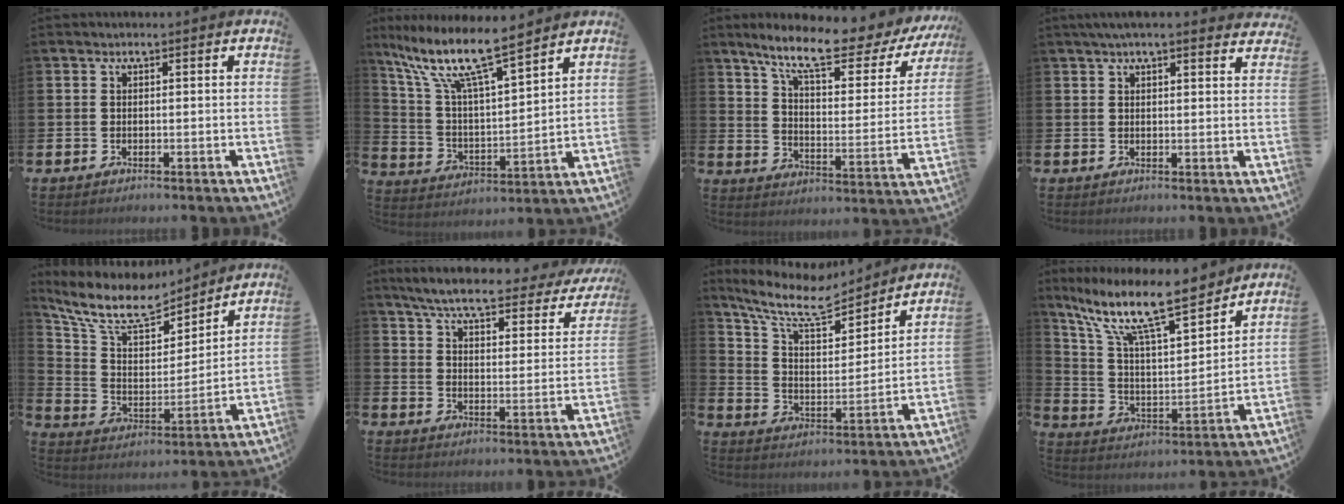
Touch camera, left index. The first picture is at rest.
{"total": 11.6, "force": [9.5, 1.9, 6.4], "torque": [-0.158, -0.051, 0.162]}
{"total": 11.0, "force": [8.8, 2.1, 6.3], "torque": [-0.145, -0.053, 0.144]}
{"total": 3.5, "force": [3.2, 0.2, 1.2], "torque": [-0.029, -0.007, 0.059]}
{"total": 10.3, "force": [9.1, 3.2, 3.6], "torque": [-0.114, -0.061, 0.156]}
{"total": 6.3, "force": [5.3, 1.0, 3.3], "torque": [-0.091, -0.033, 0.083]}
{"total": 10.3, "force": [9.0, 2.8, 4.0], "torque": [-0.116, -0.057, 0.157]}
{"total": 13.7, "force": [10.6, 2.8, 8.1], "torque": [-0.182, -0.058, 0.182]}